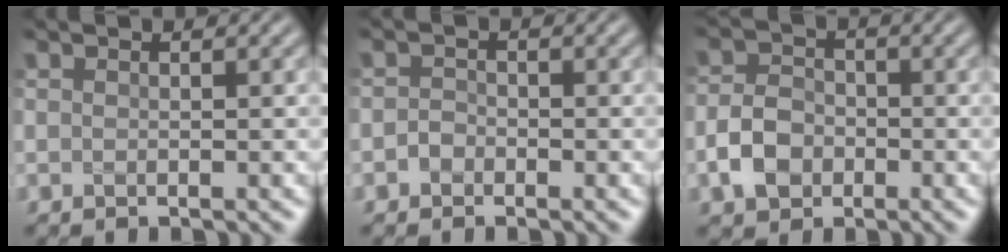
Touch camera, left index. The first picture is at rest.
{"total": 1.0, "force": [-0.6, 0.8, 0.3], "torque": [-0.002, 0.005, -0.013]}
{"total": 3.6, "force": [-1.5, 2.7, 2.0], "torque": [-0.039, 0.008, -0.032]}